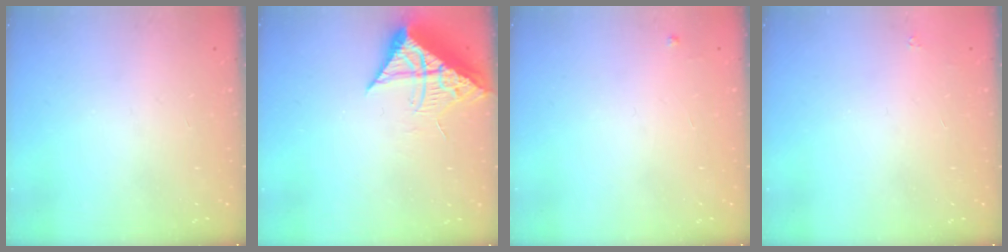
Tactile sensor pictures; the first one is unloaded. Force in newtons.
{"total": 9.7, "press": 9.7, "slide": 1.0}
{"total": 2.4, "press": 2.4, "slide": 0.4}
{"total": 1.6, "press": 1.5, "slide": 0.2}